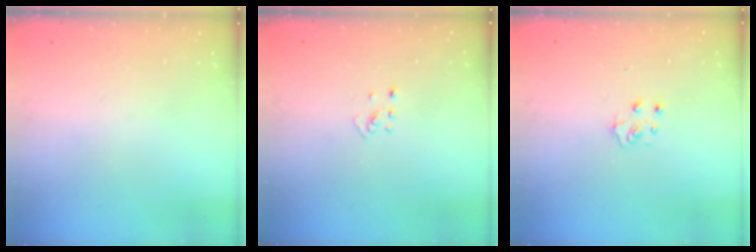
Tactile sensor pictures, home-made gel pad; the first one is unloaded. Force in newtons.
{"total": 2.5, "press": 2.4, "slide": 0.5}
{"total": 5.7, "press": 5.7, "slide": 0.5}